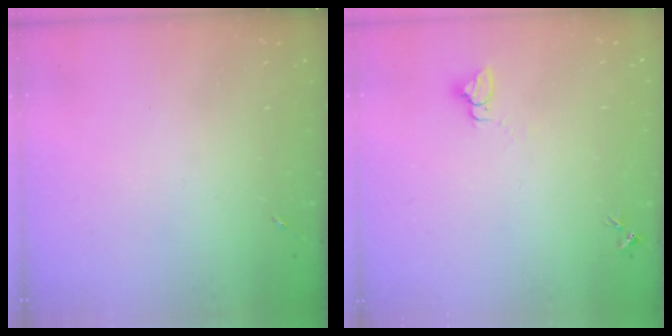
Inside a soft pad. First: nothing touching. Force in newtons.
{"total": 2.7, "press": 2.7, "slide": 0.1}